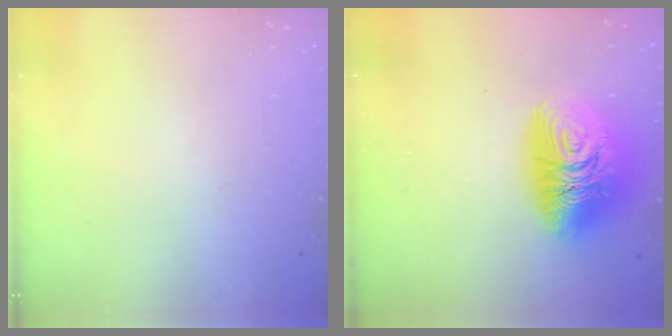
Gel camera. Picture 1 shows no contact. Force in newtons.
{"total": 15.9, "press": 15.9, "slide": 1.3}